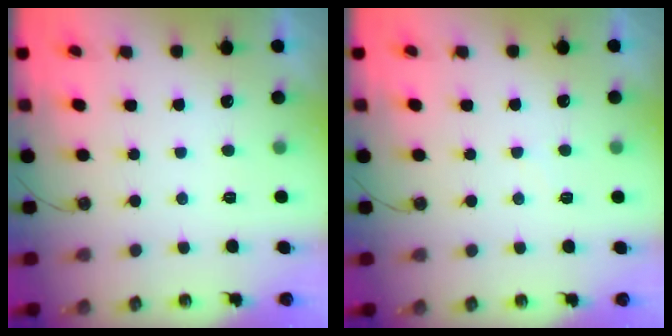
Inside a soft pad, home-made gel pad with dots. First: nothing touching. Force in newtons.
{"total": 5.1, "press": 5.1, "slide": 0.6}